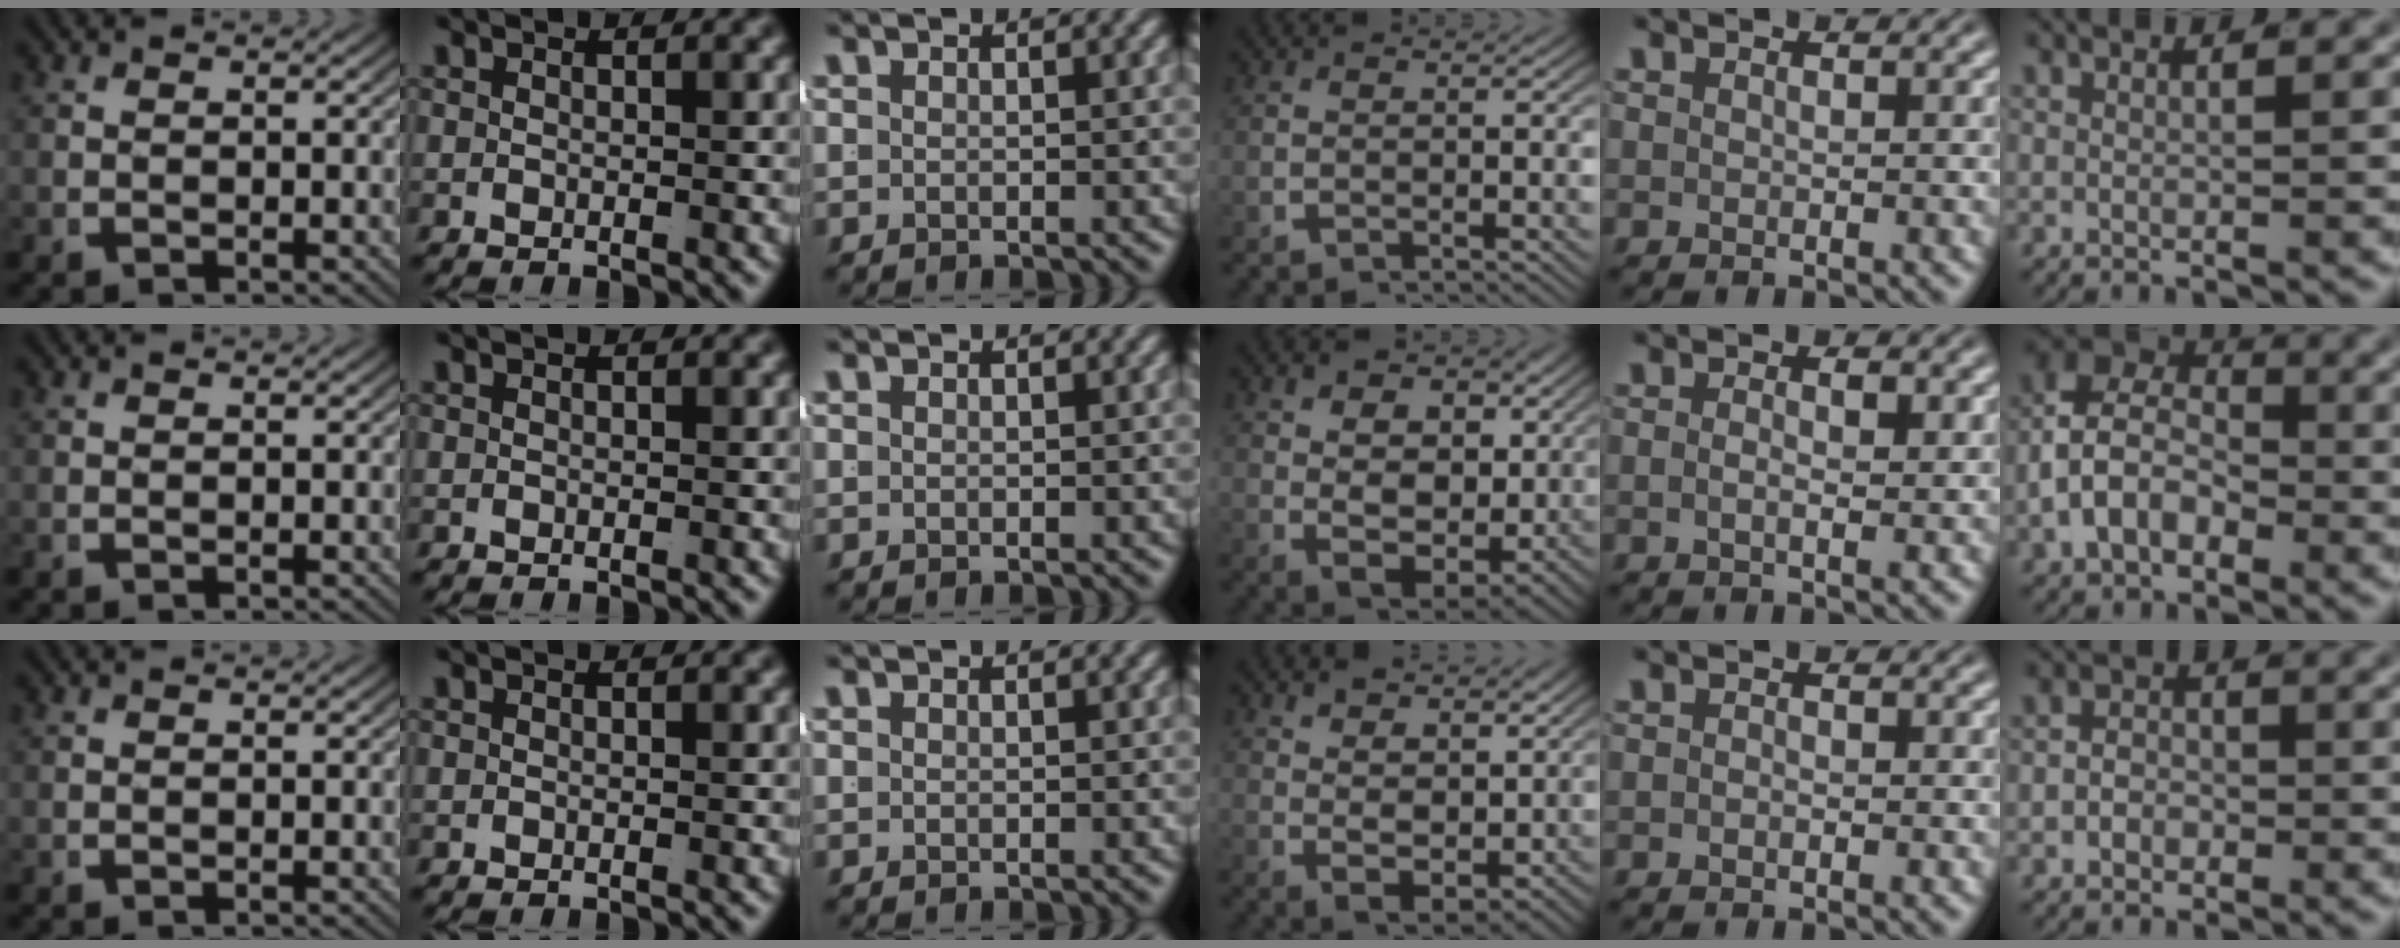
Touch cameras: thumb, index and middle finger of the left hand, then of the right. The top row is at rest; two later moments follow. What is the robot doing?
{"motion": "lift_and_place", "object": "shorts"}